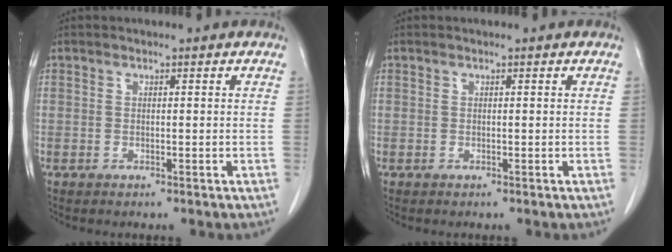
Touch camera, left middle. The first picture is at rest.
{"total": 0.0}